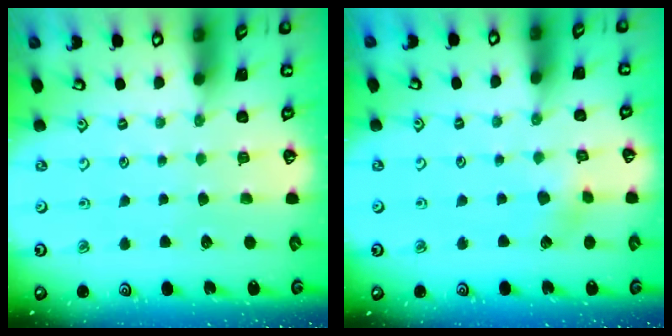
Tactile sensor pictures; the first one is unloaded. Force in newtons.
{"total": 3.9, "press": 3.9, "slide": 0.6}